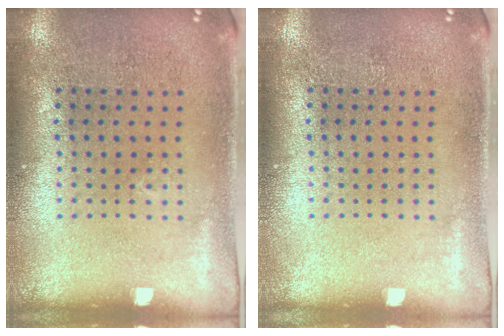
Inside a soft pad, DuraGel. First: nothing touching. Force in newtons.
{"total": 0.0}